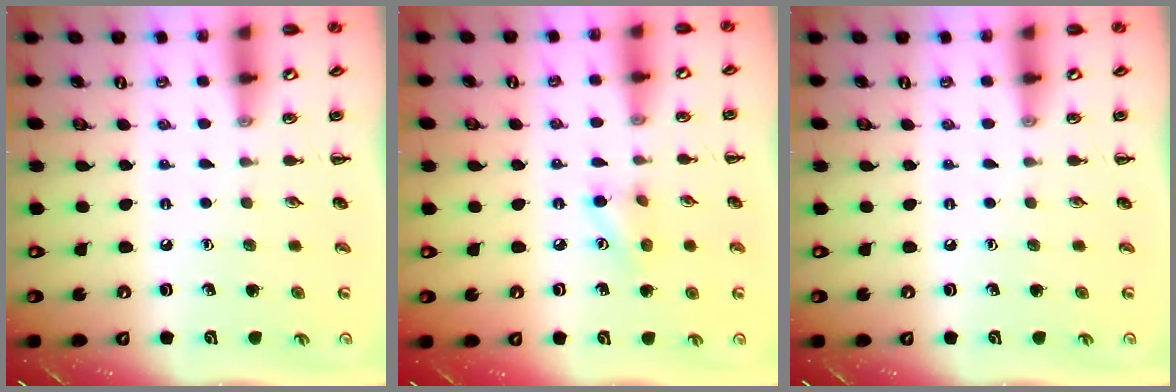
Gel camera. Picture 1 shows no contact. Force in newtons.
{"total": 5.4, "press": 5.3, "slide": 1.2}
{"total": 0.0}